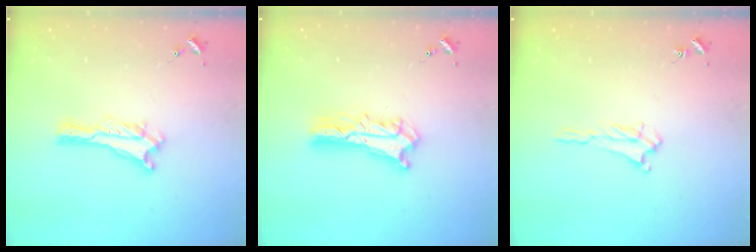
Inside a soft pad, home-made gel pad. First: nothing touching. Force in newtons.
{"total": 5.8, "press": 5.8, "slide": 0.4}
{"total": 2.0, "press": 2.0, "slide": 0.5}